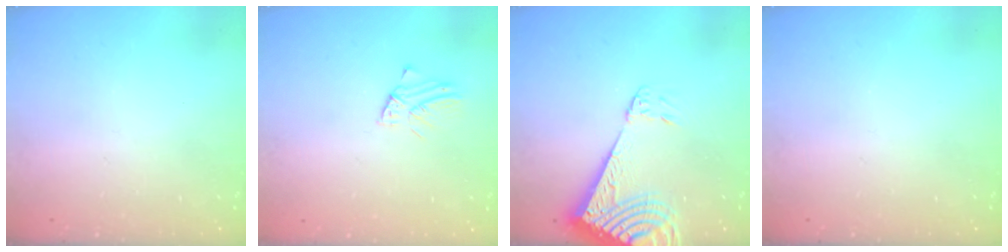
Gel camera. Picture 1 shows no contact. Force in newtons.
{"total": 1.5, "press": 1.4, "slide": 0.1}
{"total": 13.3, "press": 13.2, "slide": 1.9}
{"total": 0.0}